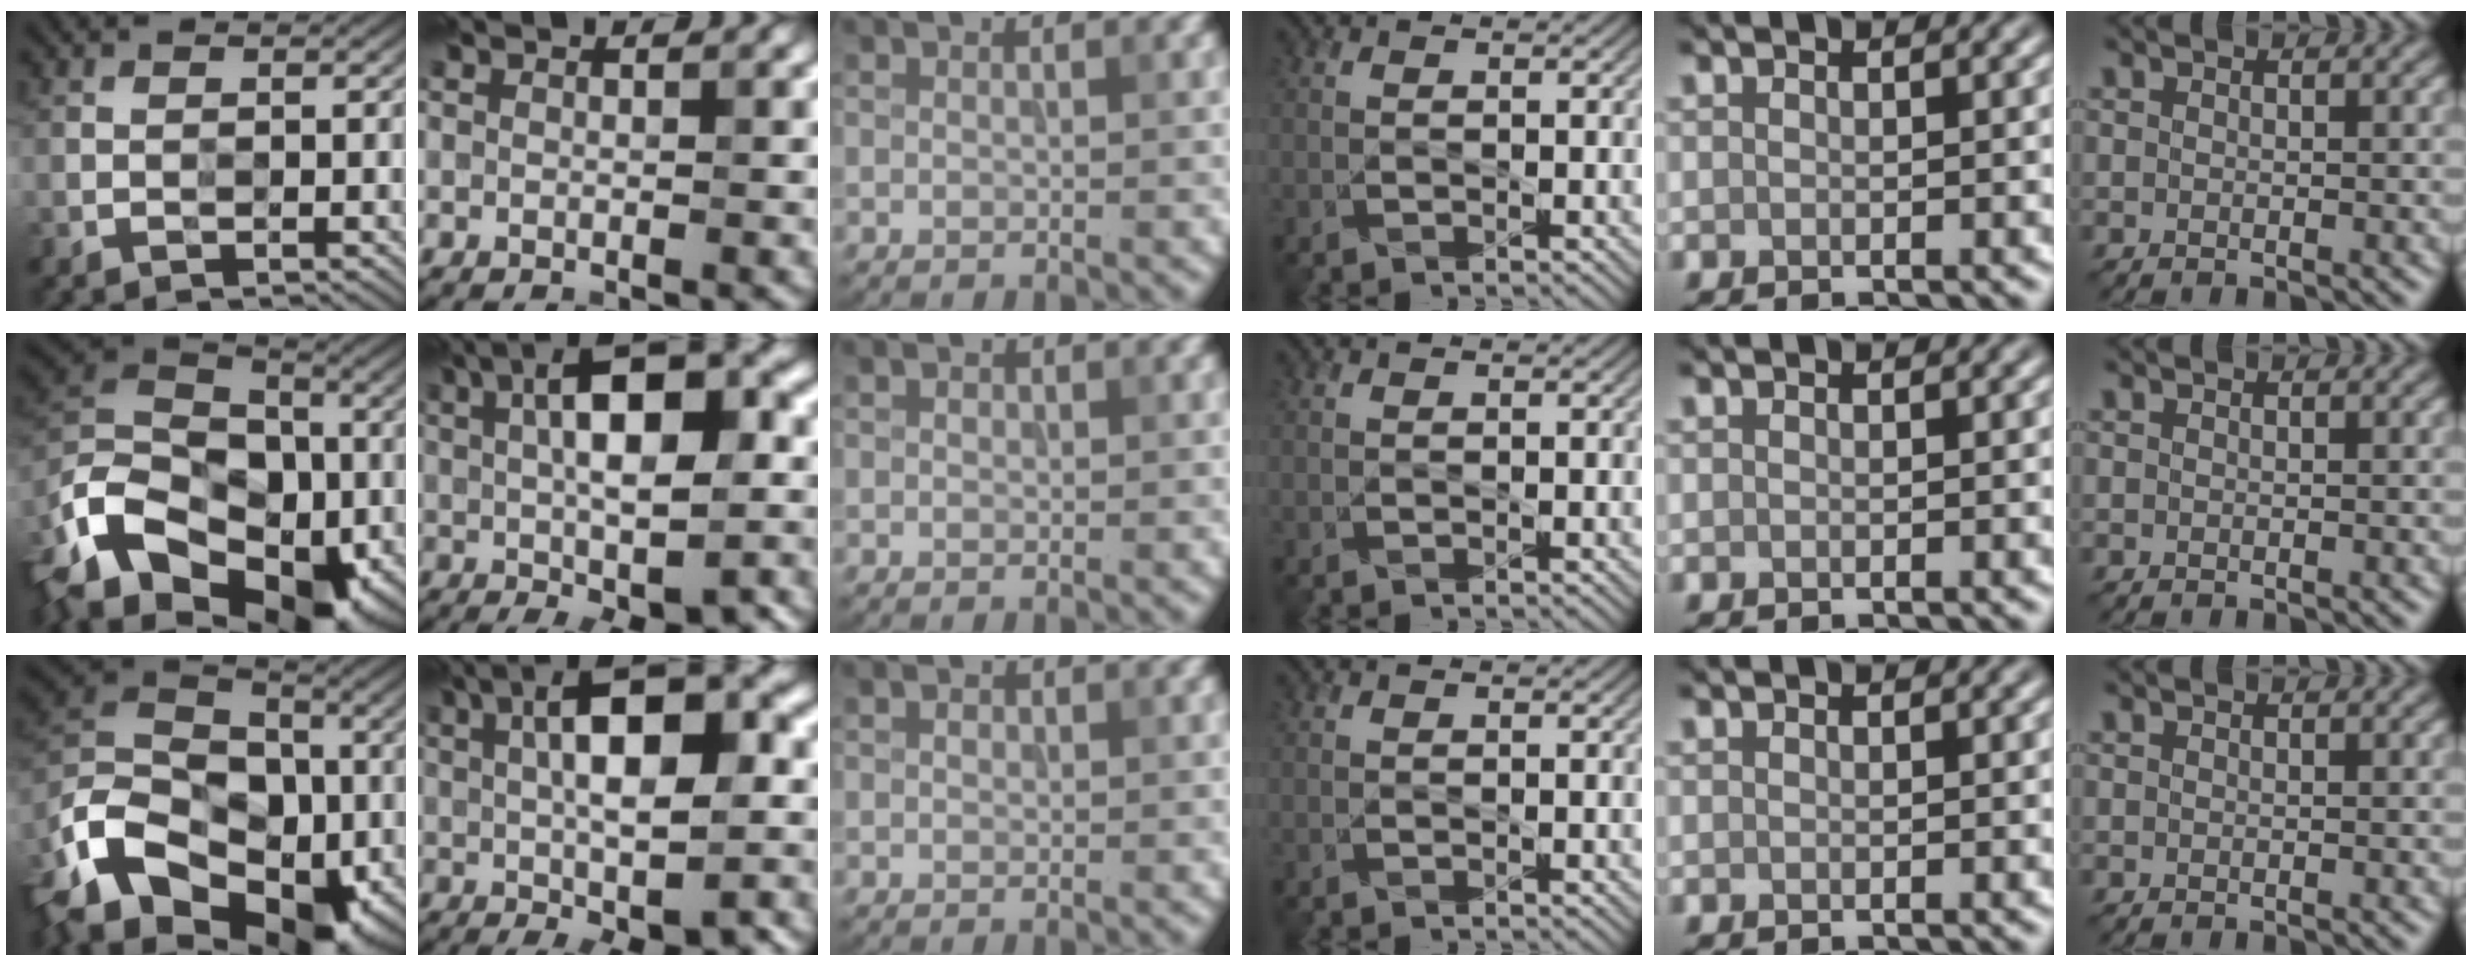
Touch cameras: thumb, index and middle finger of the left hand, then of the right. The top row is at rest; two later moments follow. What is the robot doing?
{"motion": "wipe", "object": "glasses"}